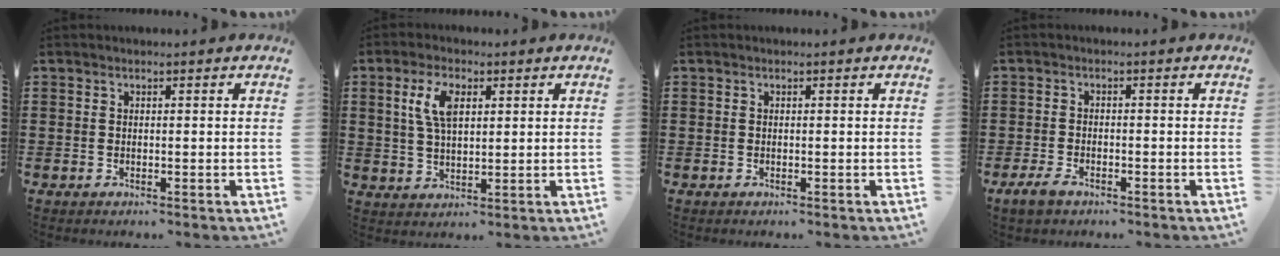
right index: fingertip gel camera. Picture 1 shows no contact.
{"total": 6.1, "force": [2.0, 2.9, 5.0], "torque": [-0.109, 0.012, 0.033]}
{"total": 0.0}
{"total": 2.3, "force": [-1.7, 1.0, 1.3], "torque": [-0.029, 0.002, -0.034]}